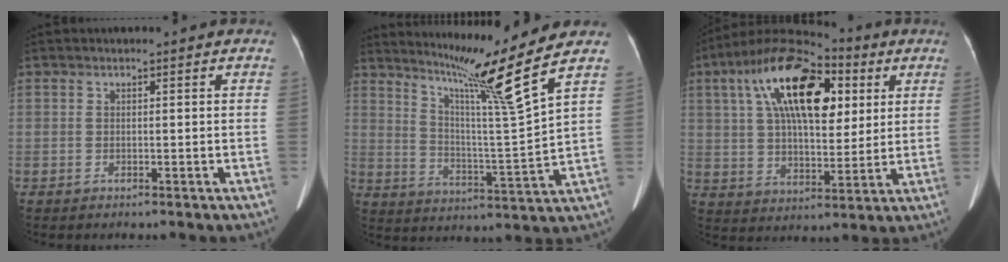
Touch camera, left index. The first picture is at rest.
{"total": 11.9, "force": [9.1, -4.0, 6.6], "torque": [-0.113, -0.051, 0.152]}
{"total": 18.5, "force": [6.8, 8.2, 15.1], "torque": [-0.284, 0.047, 0.115]}